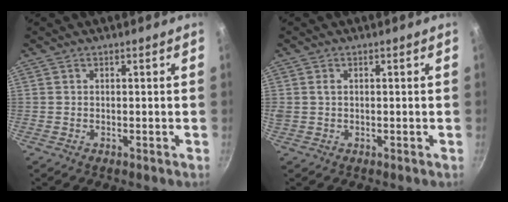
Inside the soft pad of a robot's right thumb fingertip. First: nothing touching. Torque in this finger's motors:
{"motor_torque": [0.32, 0.99, 0.30, 0.06, -0.01]}